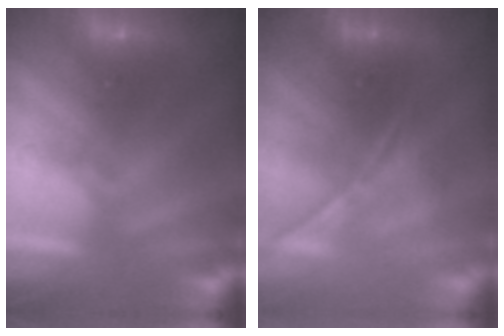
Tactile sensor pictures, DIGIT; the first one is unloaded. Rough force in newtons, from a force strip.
{"total": 1.7}